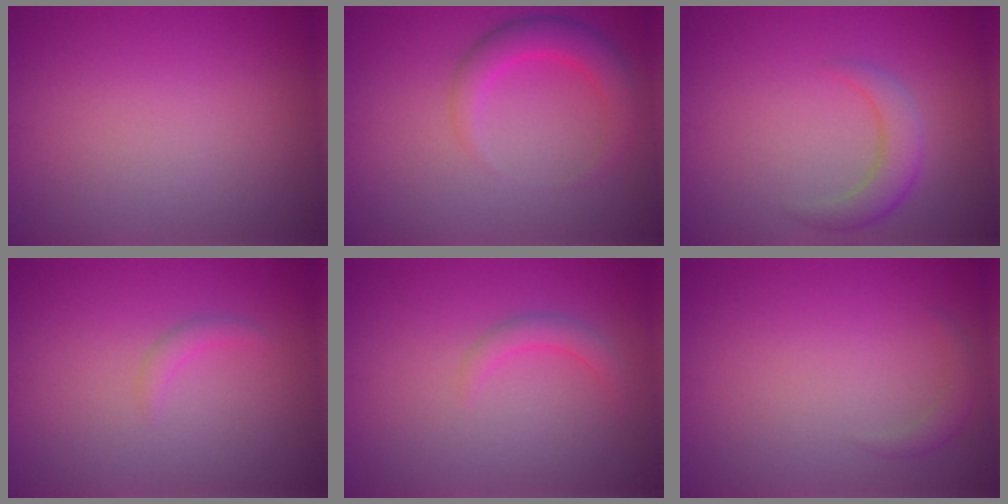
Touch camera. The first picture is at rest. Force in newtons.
{"total": 3.5, "press": 3.5, "slide": 0.1}
{"total": 2.8, "press": 2.8, "slide": 0.1}
{"total": 1.0, "press": 1.0, "slide": 0.0}
{"total": 1.6, "press": 1.6, "slide": 0.2}
{"total": 1.2, "press": 1.2, "slide": 0.2}